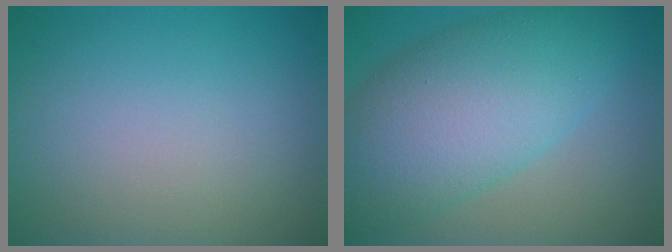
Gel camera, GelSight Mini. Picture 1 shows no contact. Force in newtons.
{"total": 10.0, "press": 10.0, "slide": 0.4}